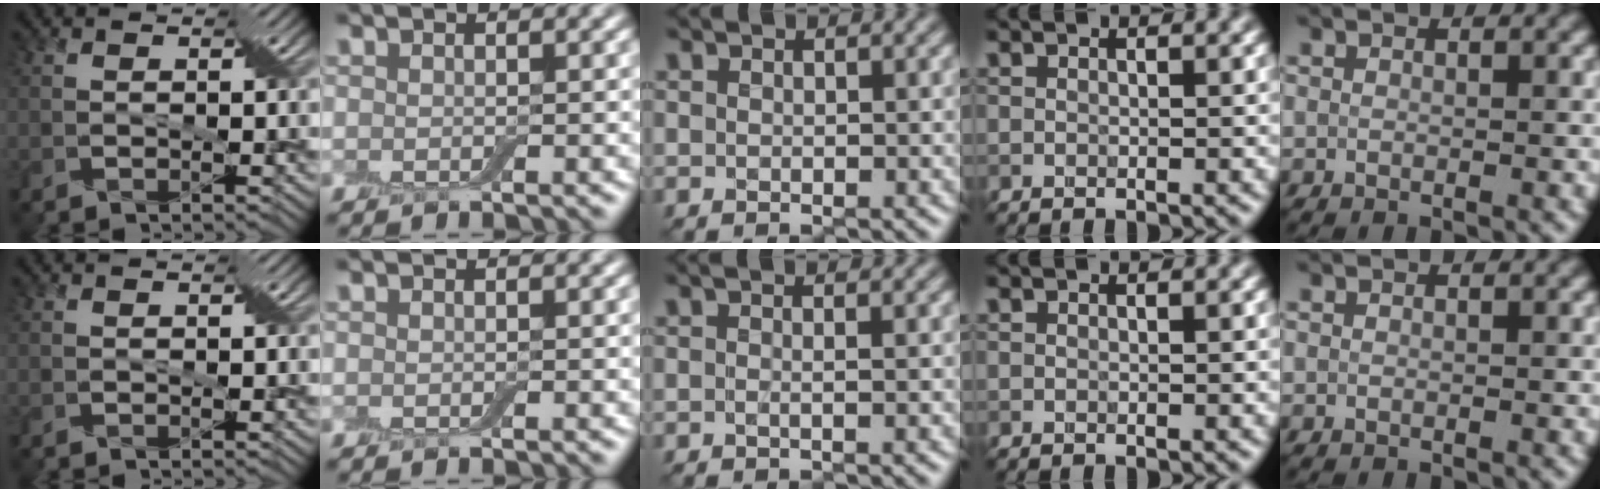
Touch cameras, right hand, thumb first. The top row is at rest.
{"middle": {"total": 0.7, "force": [0.1, -0.1, 0.7], "torque": [-0.004, 0.001, -0.002]}}